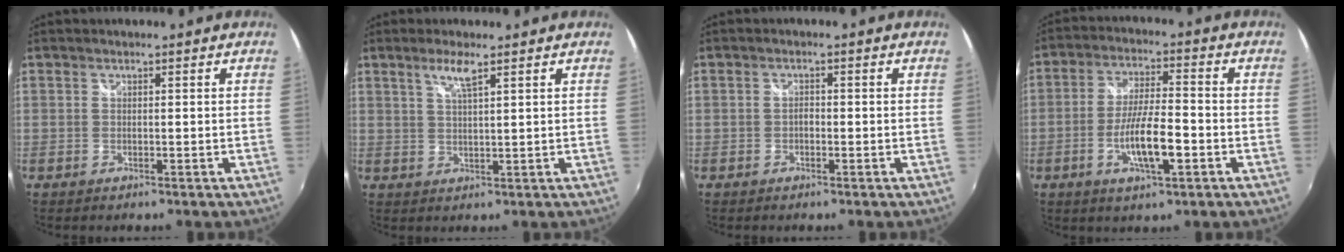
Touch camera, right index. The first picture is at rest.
{"total": 3.6, "force": [2.3, 0.2, 2.8], "torque": [-0.054, 0.001, 0.044]}
{"total": 1.0, "force": [-0.5, 0.7, 0.6], "torque": [-0.011, 0.002, -0.009]}
{"total": 9.7, "force": [-3.4, 2.1, 8.8], "torque": [-0.169, -0.005, -0.059]}